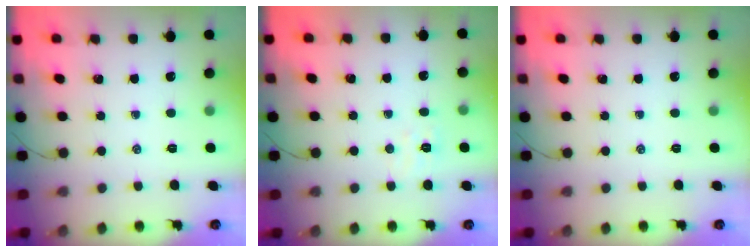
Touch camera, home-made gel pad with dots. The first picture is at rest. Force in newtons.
{"total": 3.9, "press": 3.8, "slide": 1.0}
{"total": 0.0}